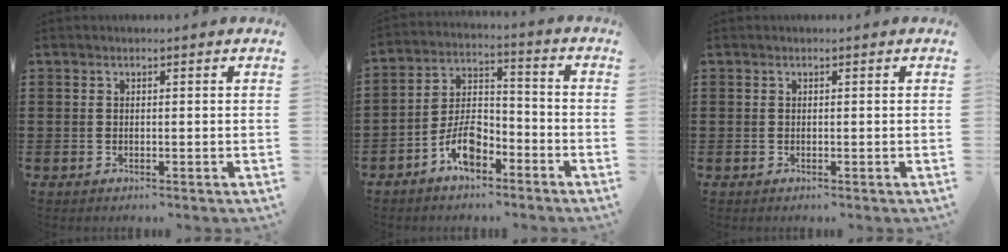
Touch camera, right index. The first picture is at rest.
{"total": 7.5, "force": [-4.5, 3.7, 4.7], "torque": [-0.103, 0.014, -0.087]}
{"total": 0.0}